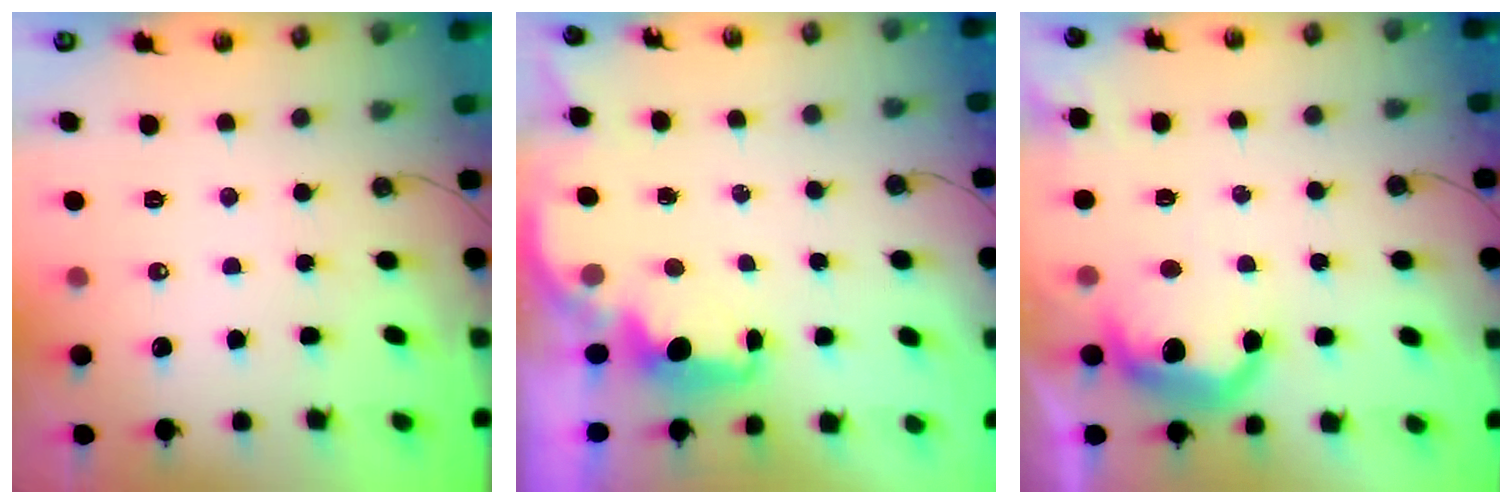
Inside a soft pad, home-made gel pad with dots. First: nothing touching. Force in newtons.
{"total": 2.6, "press": 2.5, "slide": 0.6}
{"total": 11.1, "press": 11.1, "slide": 0.6}